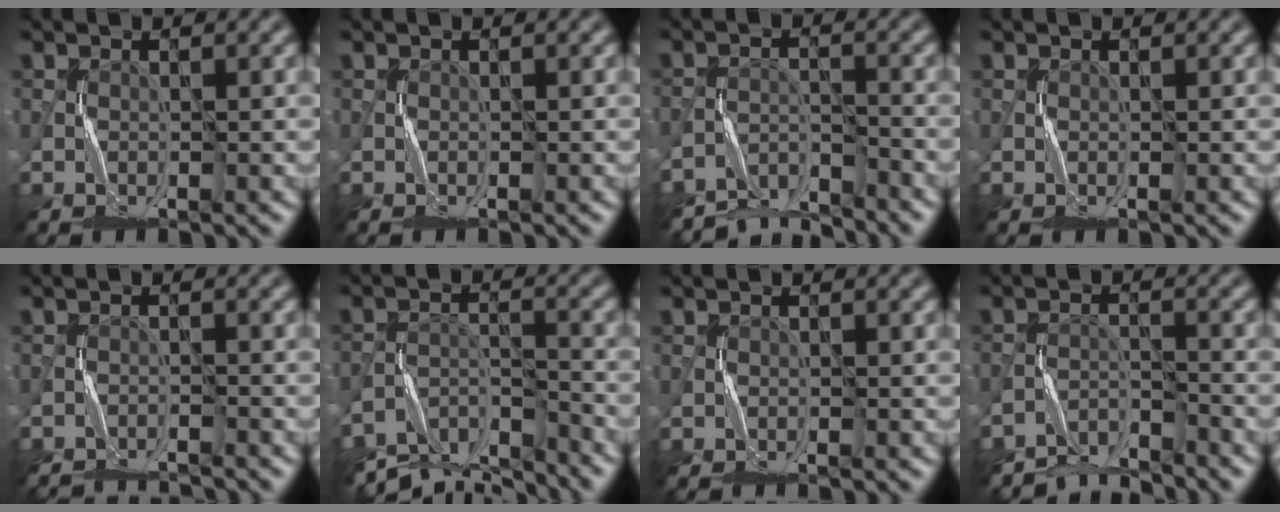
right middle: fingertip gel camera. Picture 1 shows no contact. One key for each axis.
{"total": 0.0}
{"total": 5.8, "fx": -5.6, "fy": 1.0, "fz": 0.9, "tx": -0.010, "ty": -0.010, "tz": -0.104}
{"total": 0.0}
{"total": 6.2, "fx": -6.1, "fy": 0.8, "fz": 0.5, "tx": -0.004, "ty": -0.004, "tz": -0.093}
{"total": 9.4, "fx": -8.6, "fy": 2.5, "fz": 2.8, "tx": -0.052, "ty": -0.008, "tz": -0.137}
{"total": 1.0, "fx": -1.0, "fy": -0.1, "fz": 0.1, "tx": -0.005, "ty": -0.003, "tz": -0.019}
{"total": 4.9, "fx": -4.8, "fy": 0.8, "fz": 0.5, "tx": -0.005, "ty": -0.008, "tz": -0.091}